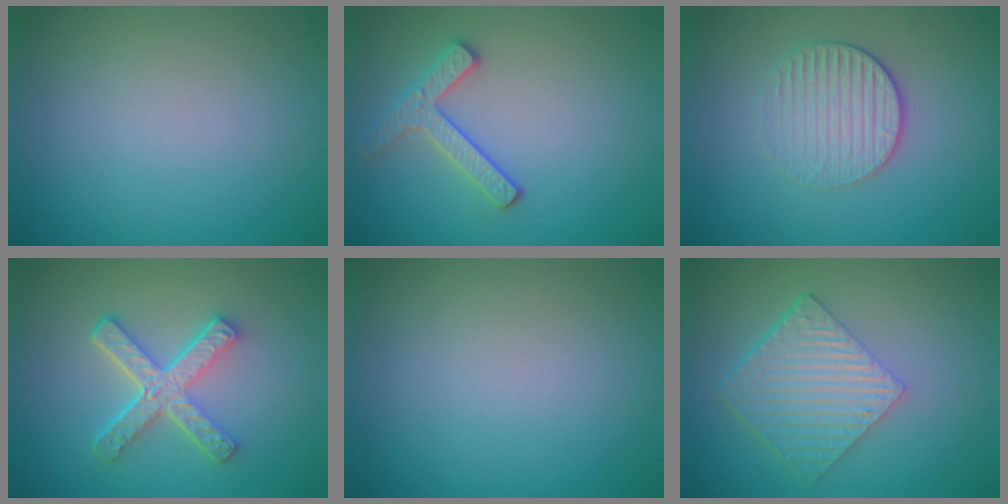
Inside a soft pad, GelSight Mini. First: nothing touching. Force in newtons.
{"total": 2.5, "press": 2.4, "slide": 0.5}
{"total": 3.1, "press": 2.7, "slide": 1.5}
{"total": 5.3, "press": 3.7, "slide": 3.8}
{"total": 0.0}
{"total": 6.0, "press": 4.2, "slide": 4.2}